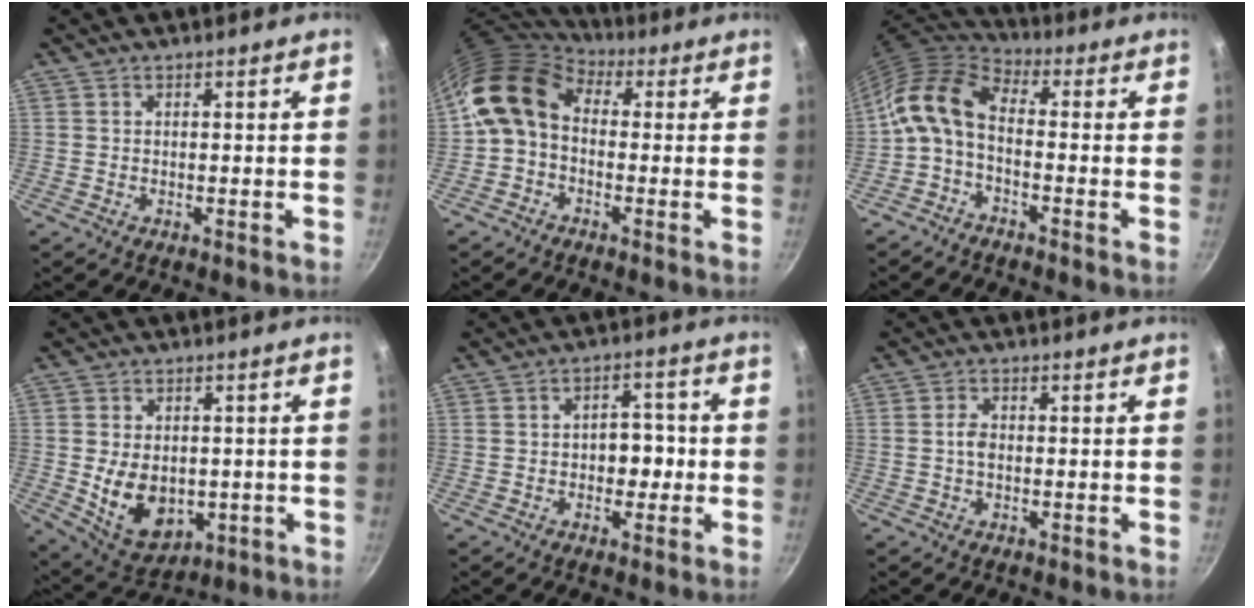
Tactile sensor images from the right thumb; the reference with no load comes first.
{"total": 11.6, "force": [0.4, 8.4, 8.0], "torque": [-0.147, 0.035, -0.010]}
{"total": 10.4, "force": [-1.8, 5.9, 8.4], "torque": [-0.162, 0.047, -0.053]}
{"total": 10.7, "force": [-1.3, 7.6, 7.4], "torque": [-0.096, -0.003, 0.002]}
{"total": 5.7, "force": [-0.7, 3.9, 4.0], "torque": [-0.028, 0.020, -0.016]}
{"total": 2.3, "force": [-0.2, 1.5, 1.8], "torque": [-0.033, 0.003, -0.006]}